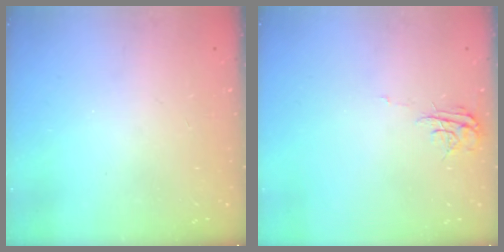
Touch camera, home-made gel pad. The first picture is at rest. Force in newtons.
{"total": 7.9, "press": 7.8, "slide": 0.5}